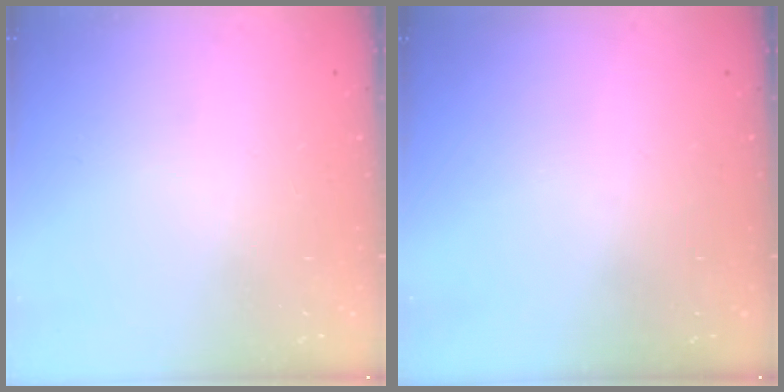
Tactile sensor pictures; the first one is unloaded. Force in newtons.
{"total": 0.0}